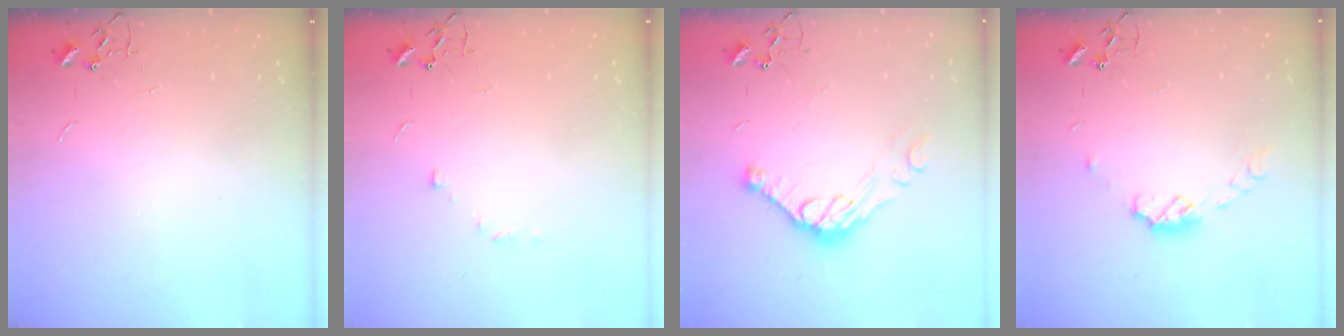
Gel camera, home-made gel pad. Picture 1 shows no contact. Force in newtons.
{"total": 5.6, "press": 5.6, "slide": 0.5}
{"total": 12.2, "press": 12.1, "slide": 0.9}
{"total": 7.5, "press": 7.5, "slide": 0.5}